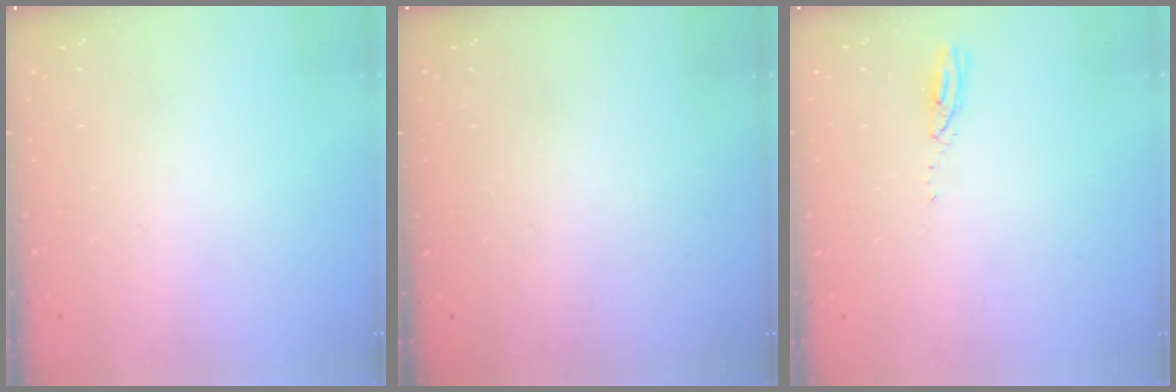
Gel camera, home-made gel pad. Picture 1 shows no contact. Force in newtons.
{"total": 0.0}
{"total": 3.0, "press": 3.0, "slide": 0.2}